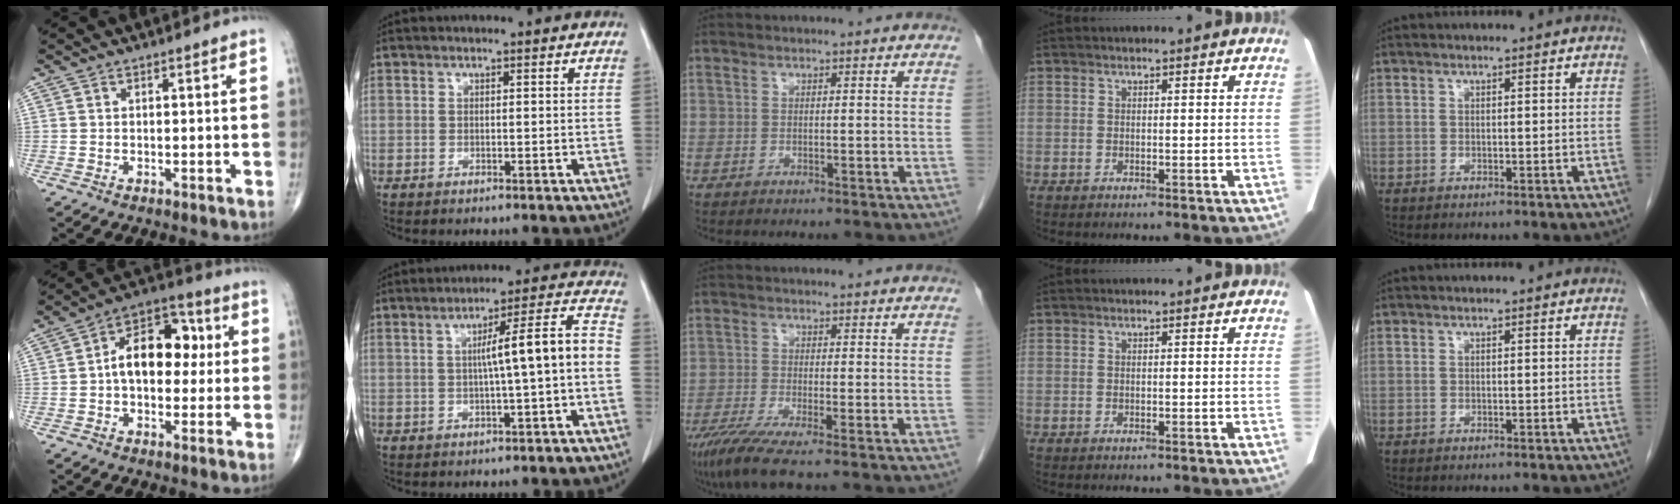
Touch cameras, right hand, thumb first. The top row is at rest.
{"thumb": {"total": 13.6, "force": [1.1, 8.6, 10.5], "torque": [-0.129, 0.032, 0.006]}, "index": {"total": 8.8, "force": [-0.8, 0.0, 8.8], "torque": [-0.124, 0.028, -0.012]}, "middle": {"total": 6.1, "force": [-4.4, -0.2, 4.3], "torque": [-0.075, -0.018, -0.081]}}